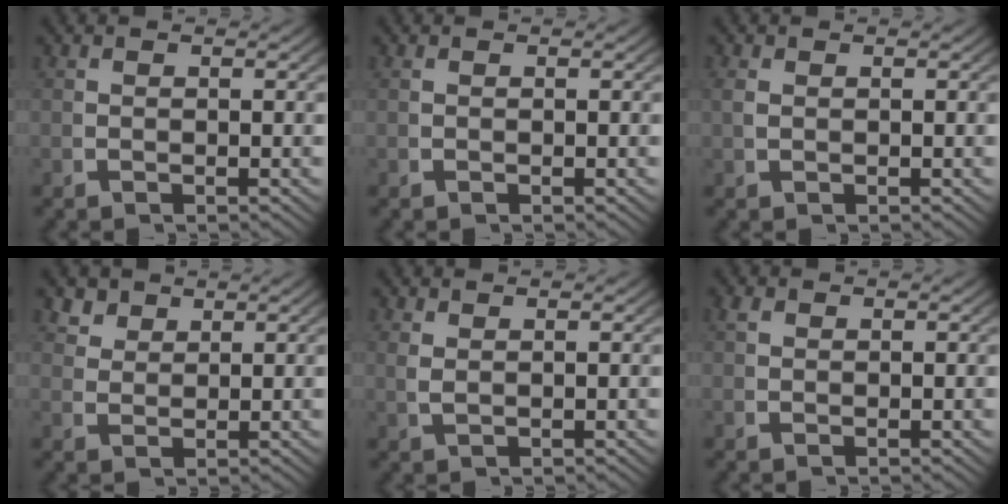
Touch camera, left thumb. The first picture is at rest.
{"total": 0.0}
{"total": 0.7, "force": [0.3, 0.4, 0.4], "torque": [-0.014, -0.004, 0.013]}
{"total": 2.7, "force": [2.4, 1.0, 0.8], "torque": [-0.010, 0.000, 0.051]}
{"total": 1.2, "force": [1.0, 0.1, 0.6], "torque": [-0.019, -0.002, 0.026]}
{"total": 0.9, "force": [0.7, 0.4, 0.4], "torque": [-0.011, -0.002, 0.021]}